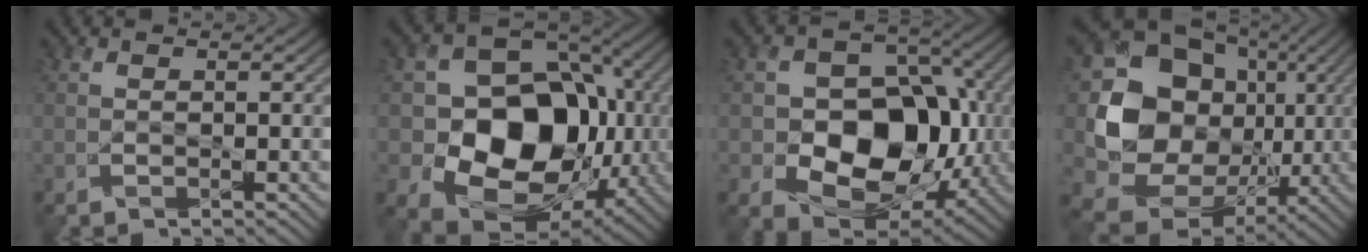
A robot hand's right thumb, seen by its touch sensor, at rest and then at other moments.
{"total": 16.3, "force": [-1.3, 12.7, 10.1], "torque": [-0.151, -0.029, -0.026]}
{"total": 14.5, "force": [-2.4, 10.7, 9.4], "torque": [-0.134, -0.008, -0.051]}
{"total": 18.4, "force": [1.2, 15.4, 10.0], "torque": [-0.221, -0.028, 0.040]}